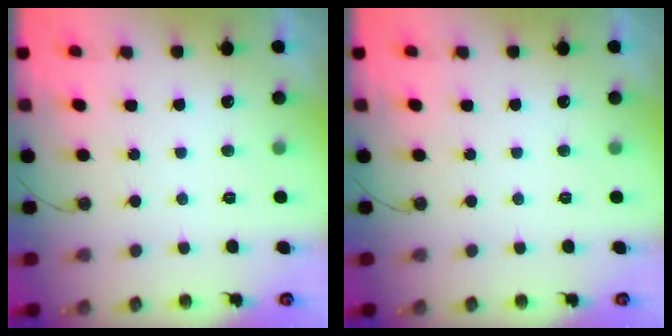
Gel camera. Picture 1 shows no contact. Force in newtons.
{"total": 0.0}